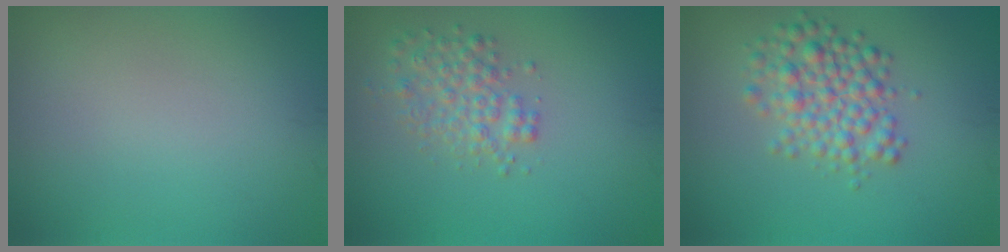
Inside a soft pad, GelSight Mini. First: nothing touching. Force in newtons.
{"total": 2.6, "press": 2.6, "slide": 0.1}
{"total": 4.0, "press": 4.0, "slide": 0.1}